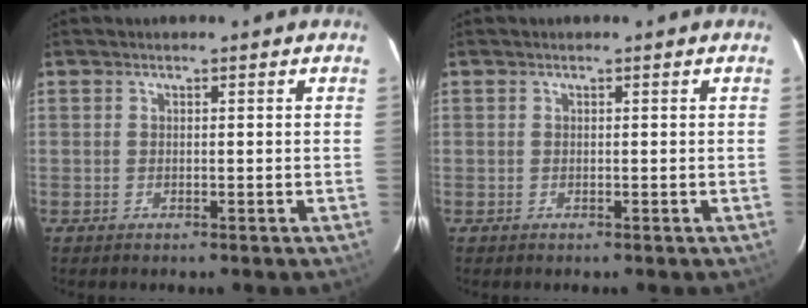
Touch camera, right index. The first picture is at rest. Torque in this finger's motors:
{"motor_torque": [0.12, 0.34, -0.04, 0.00]}